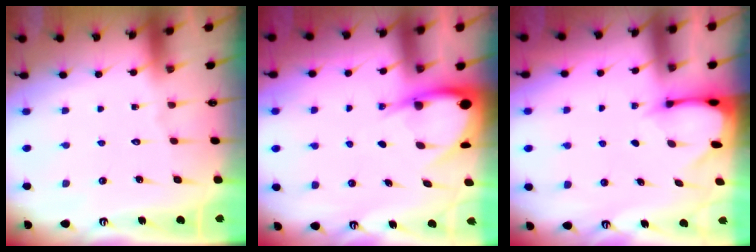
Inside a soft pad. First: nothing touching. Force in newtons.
{"total": 7.2, "press": 7.1, "slide": 1.0}
{"total": 2.6, "press": 2.5, "slide": 0.3}